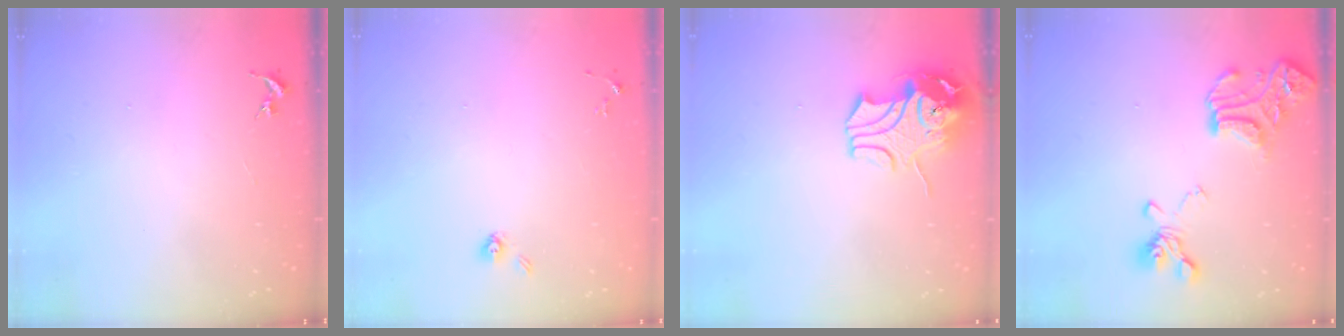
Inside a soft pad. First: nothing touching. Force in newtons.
{"total": 3.7, "press": 3.3, "slide": 1.8}
{"total": 11.2, "press": 11.0, "slide": 1.9}
{"total": 17.9, "press": 17.8, "slide": 1.8}